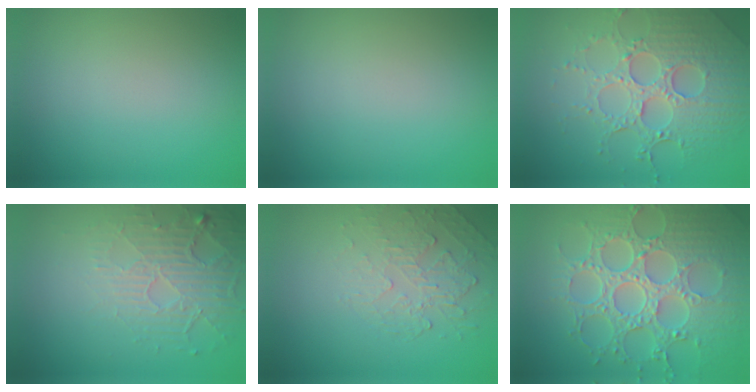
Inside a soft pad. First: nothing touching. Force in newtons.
{"total": 0.0}
{"total": 6.7, "press": 5.2, "slide": 4.2}
{"total": 5.4, "press": 3.4, "slide": 4.2}
{"total": 2.2, "press": 1.1, "slide": 1.9}
{"total": 8.9, "press": 6.6, "slide": 6.0}